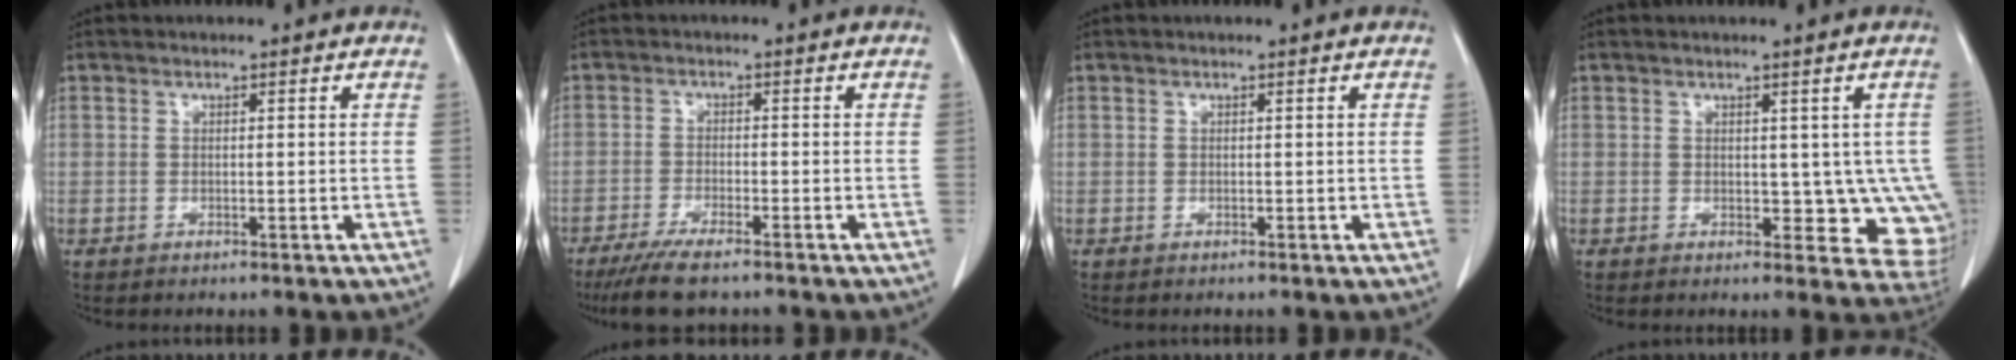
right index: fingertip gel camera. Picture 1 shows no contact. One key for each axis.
{"total": 6.8, "fx": -5.3, "fy": 0.9, "fz": 4.2, "tx": -0.078, "ty": -0.018, "tz": -0.087}
{"total": 0.0}
{"total": 6.7, "fx": 0.5, "fy": 4.2, "fz": 5.1, "tx": -0.030, "ty": -0.002, "tz": 0.012}